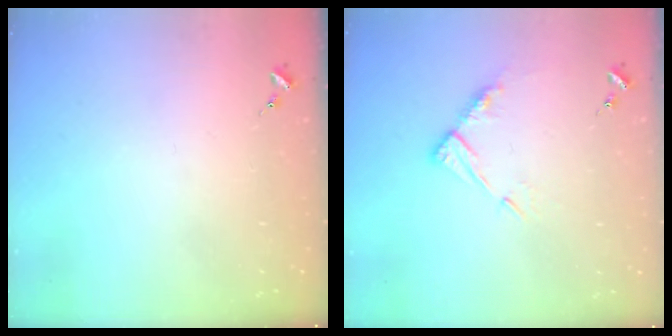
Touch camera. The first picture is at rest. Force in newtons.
{"total": 9.0, "press": 9.0, "slide": 0.8}